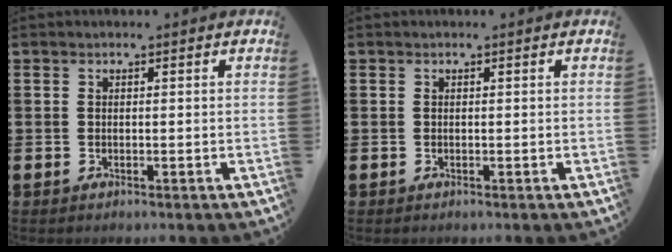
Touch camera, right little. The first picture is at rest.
{"total": 0.0}